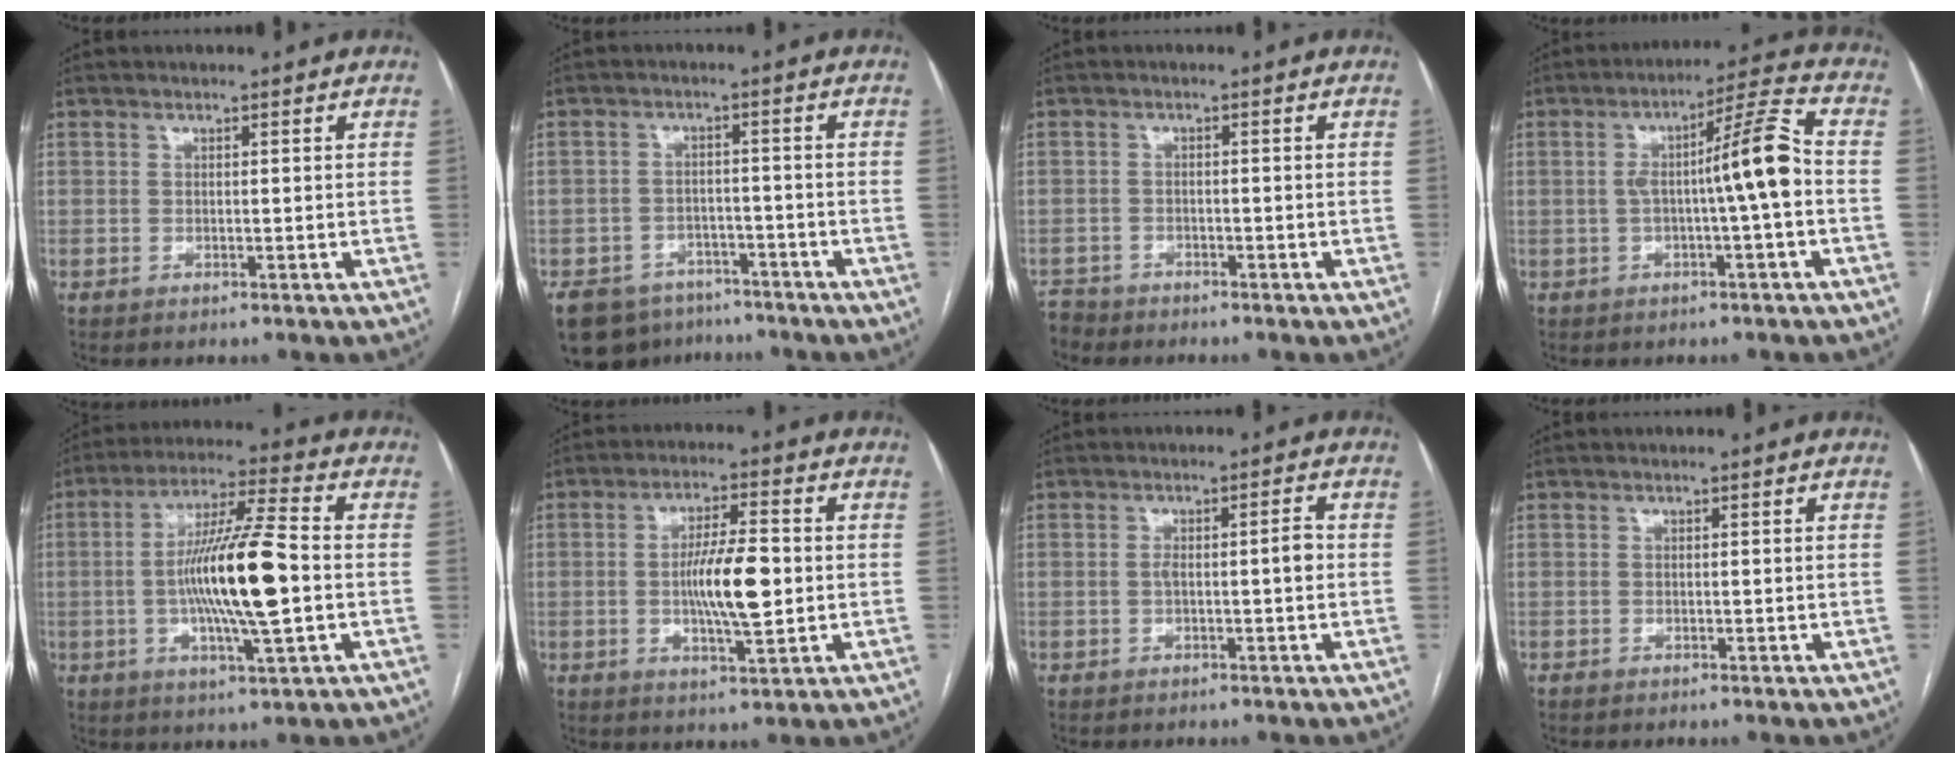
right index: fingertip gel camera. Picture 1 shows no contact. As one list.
[{"total": 11.5, "force": [-8.5, 6.9, 3.6], "torque": [-0.074, 0.002, -0.119]}, {"total": 2.9, "force": [-2.8, 0.8, -0.7], "torque": [0.011, -0.007, -0.053]}, {"total": 9.1, "force": [-0.8, -0.2, 9.1], "torque": [-0.142, 0.025, -0.014]}, {"total": 14.8, "force": [-1.4, 1.1, 14.7], "torque": [-0.270, 0.002, -0.027]}, {"total": 9.1, "force": [-0.5, 1.8, 9.0], "torque": [-0.163, 0.000, -0.009]}, {"total": 3.1, "force": [-0.4, 0.4, 3.0], "torque": [-0.050, 0.007, -0.006]}, {"total": 0.0}]